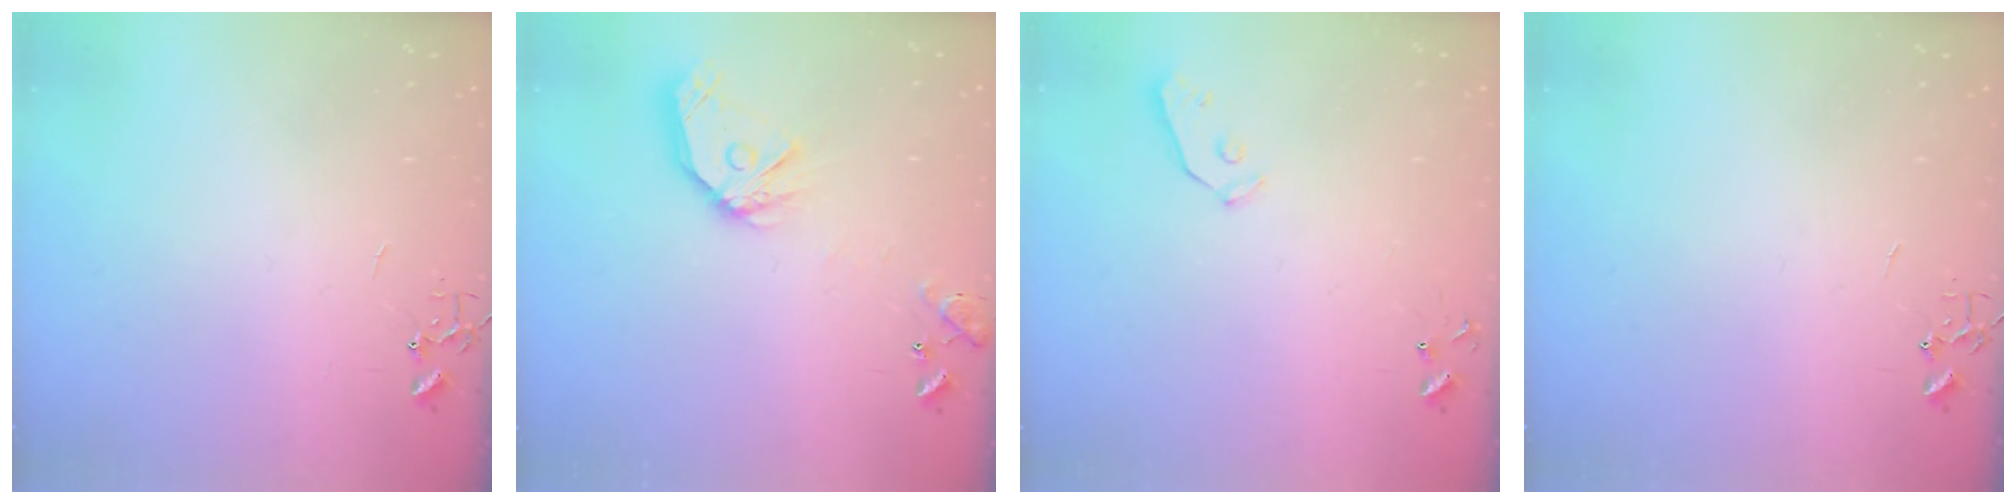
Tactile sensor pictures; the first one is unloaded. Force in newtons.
{"total": 15.3, "press": 15.1, "slide": 2.1}
{"total": 4.0, "press": 4.0, "slide": 0.2}
{"total": 0.0}